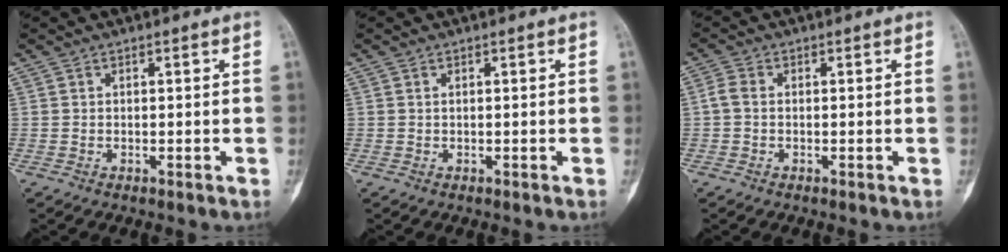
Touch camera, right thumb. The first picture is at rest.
{"total": 0.0}
{"total": 2.2, "force": [-0.2, 1.4, 1.6], "torque": [-0.037, 0.003, -0.011]}